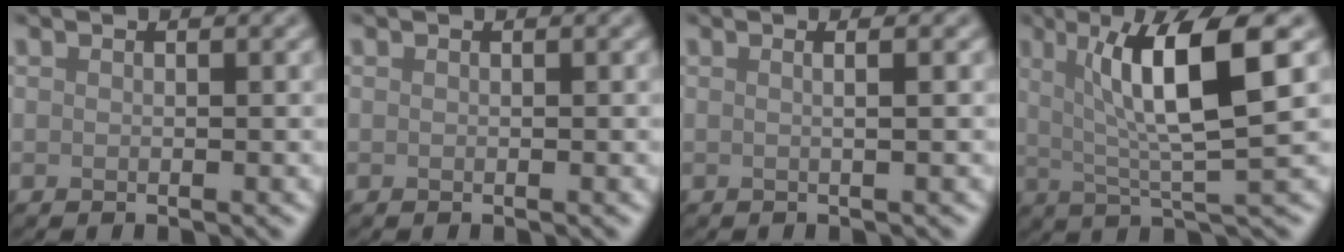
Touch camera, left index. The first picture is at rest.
{"total": 0.0}
{"total": 2.4, "force": [0.4, 1.1, 2.1], "torque": [-0.012, 0.006, -0.023]}
{"total": 8.0, "force": [2.5, 1.5, 7.5], "torque": [-0.116, 0.004, 0.039]}